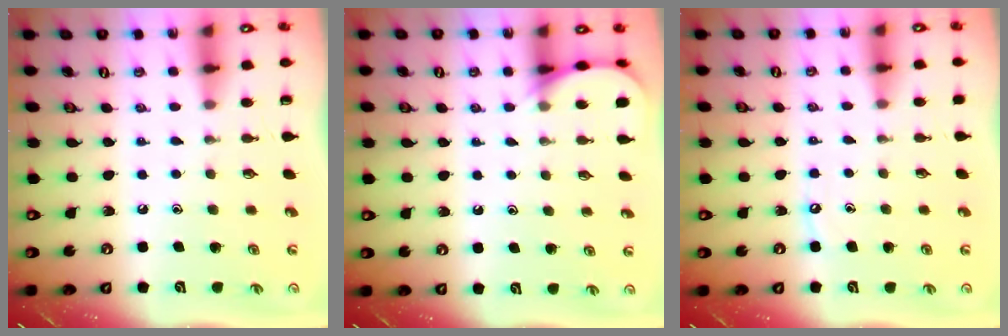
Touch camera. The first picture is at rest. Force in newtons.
{"total": 4.8, "press": 4.7, "slide": 0.6}
{"total": 2.6, "press": 2.6, "slide": 0.4}